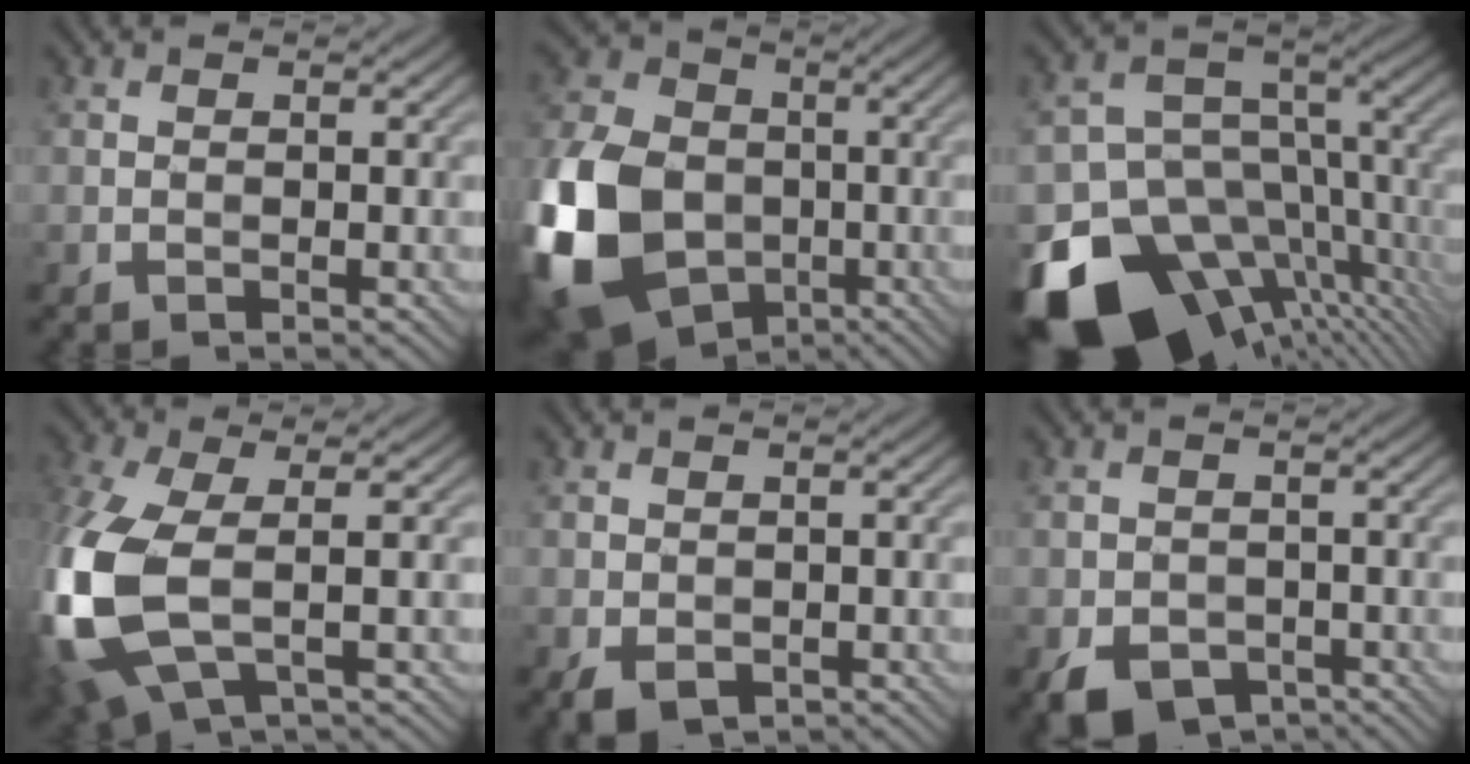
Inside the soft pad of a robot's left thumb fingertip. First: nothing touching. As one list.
[{"total": 18.0, "force": [-5.5, 13.1, 11.0], "torque": [-0.291, -0.024, -0.117]}, {"total": 18.2, "force": [-8.8, 12.0, 10.6], "torque": [-0.213, -0.021, -0.113]}, {"total": 12.6, "force": [-1.2, 6.5, 10.7], "torque": [-0.304, -0.011, -0.022]}, {"total": 1.8, "force": [-0.6, 1.4, 0.9], "torque": [-0.031, -0.008, -0.012]}, {"total": 4.4, "force": [-2.4, 3.1, 1.8], "torque": [-0.042, -0.011, -0.044]}]